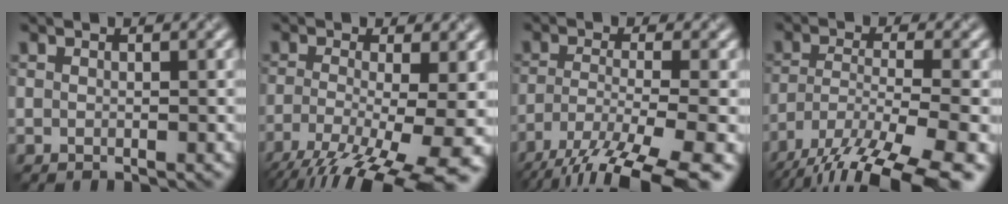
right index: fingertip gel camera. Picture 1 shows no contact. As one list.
[{"total": 11.2, "force": [-6.0, 3.4, 8.8], "torque": [-0.168, -0.020, -0.089]}, {"total": 10.9, "force": [-8.0, 2.9, 6.9], "torque": [-0.144, -0.034, -0.119]}, {"total": 12.7, "force": [-9.5, 4.0, 7.5], "torque": [-0.162, -0.041, -0.138]}]